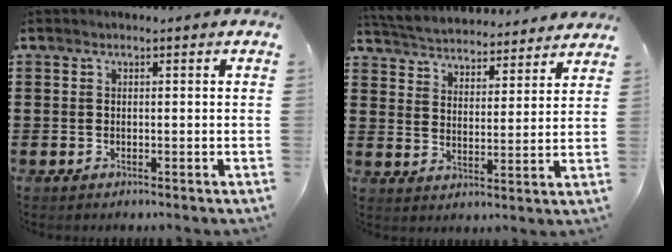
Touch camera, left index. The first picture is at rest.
{"total": 4.1, "force": [4.1, 0.1, -0.2], "torque": [-0.021, -0.033, 0.066]}